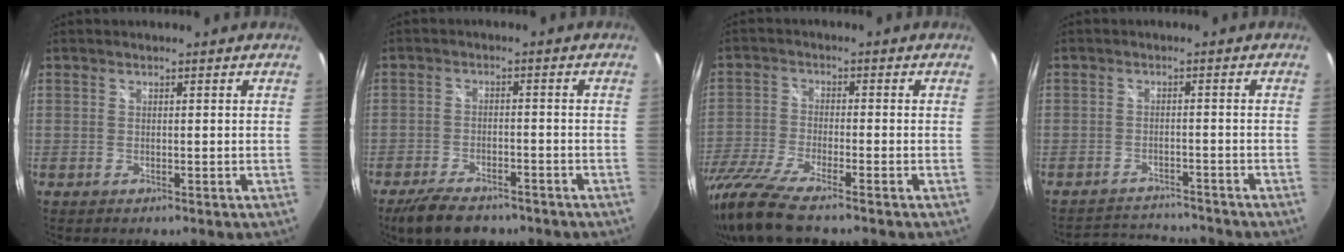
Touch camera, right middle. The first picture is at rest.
{"total": 9.4, "force": [-7.4, 3.5, 4.7], "torque": [-0.111, -0.013, -0.120]}
{"total": 11.5, "force": [-9.3, 1.0, 6.8], "torque": [-0.155, -0.042, -0.178]}
{"total": 5.8, "force": [-5.7, 0.7, -0.2], "torque": [-0.011, 0.021, -0.092]}